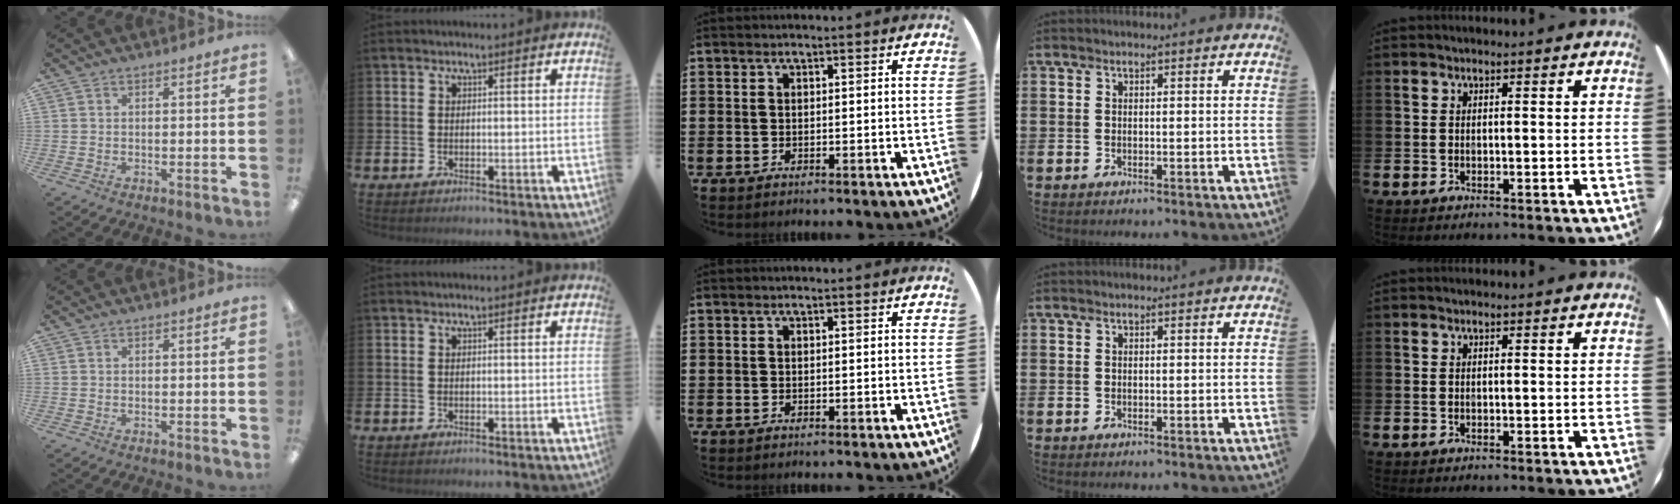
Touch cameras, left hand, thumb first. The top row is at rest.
{}